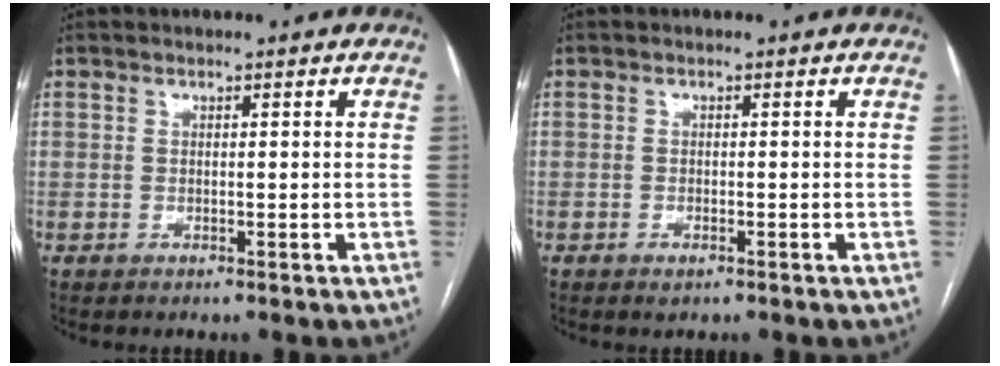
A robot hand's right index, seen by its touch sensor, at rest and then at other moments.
{"total": 1.0, "force": [-0.6, 0.4, 0.7], "torque": [-0.012, -0.001, -0.005]}